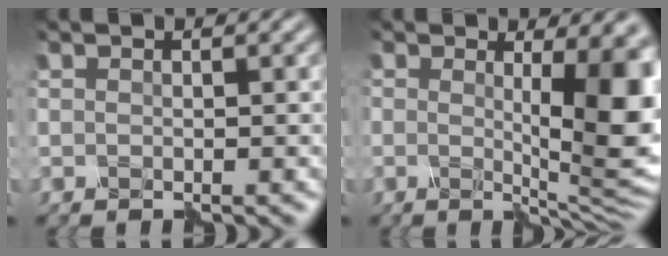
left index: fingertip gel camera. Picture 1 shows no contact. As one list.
[{"total": 9.2, "force": [0.4, 2.8, 8.8], "torque": [-0.107, -0.005, 0.014]}]